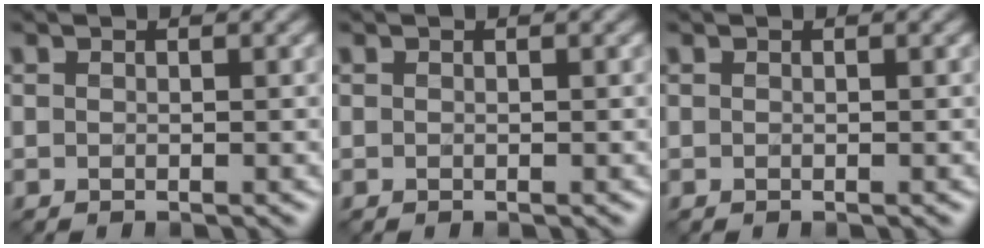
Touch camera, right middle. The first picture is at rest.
{"total": 0.0}
{"total": 0.0}